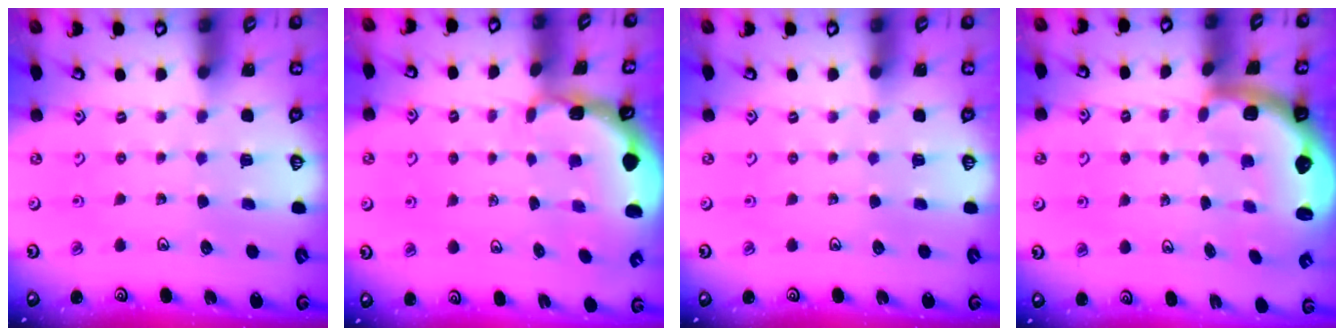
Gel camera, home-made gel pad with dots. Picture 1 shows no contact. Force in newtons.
{"total": 1.3, "press": 1.3, "slide": 0.2}
{"total": 0.0}
{"total": 3.2, "press": 2.5, "slide": 2.1}